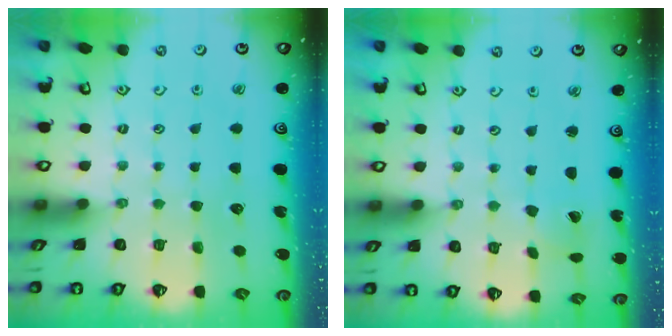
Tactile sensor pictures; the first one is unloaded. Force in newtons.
{"total": 0.8, "press": 0.8, "slide": 0.1}